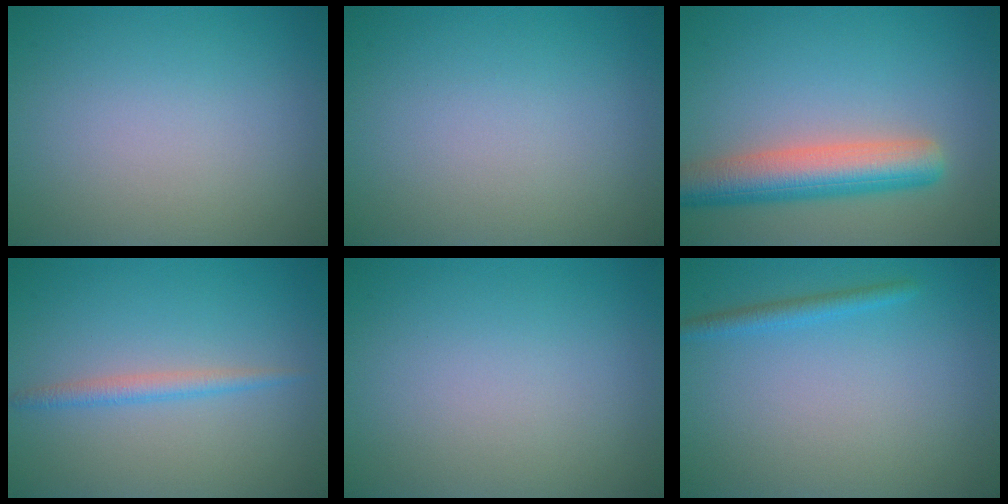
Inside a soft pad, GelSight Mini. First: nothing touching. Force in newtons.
{"total": 0.0}
{"total": 6.2, "press": 6.1, "slide": 0.4}
{"total": 1.6, "press": 1.6, "slide": 0.1}
{"total": 0.0}
{"total": 1.5, "press": 1.4, "slide": 0.1}